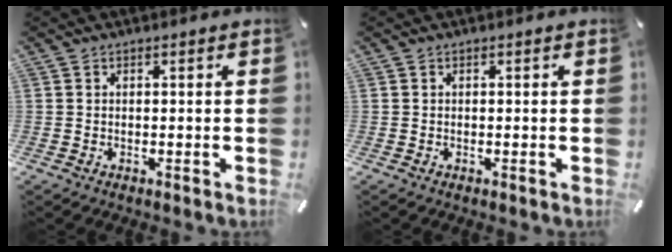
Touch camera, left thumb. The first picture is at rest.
{"total": 0.0}